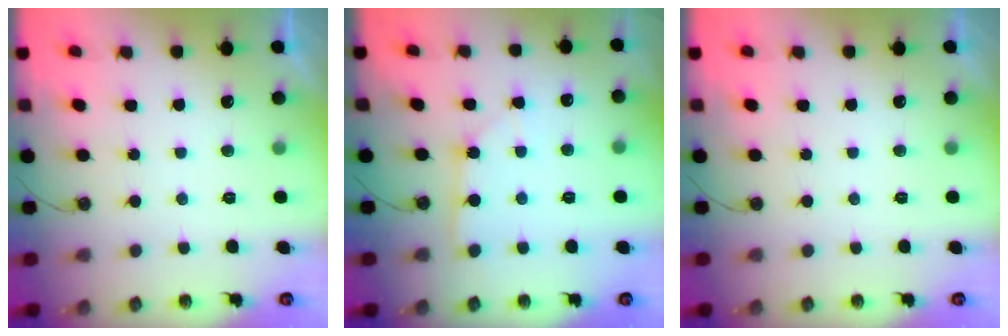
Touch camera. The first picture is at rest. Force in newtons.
{"total": 2.5, "press": 2.5, "slide": 0.2}
{"total": 0.0}